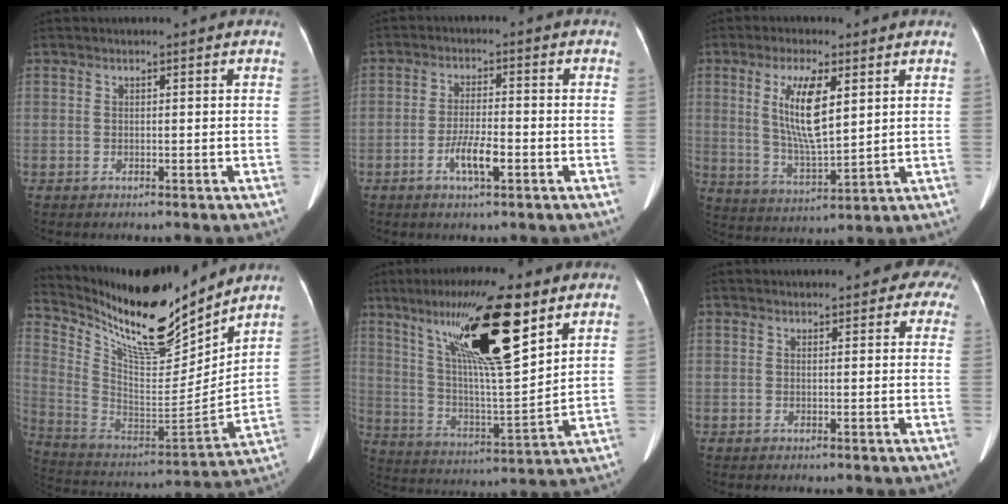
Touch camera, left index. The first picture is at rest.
{"total": 5.1, "force": [-2.2, 1.1, 4.5], "torque": [-0.087, 0.000, -0.040]}
{"total": 10.0, "force": [3.3, 2.3, 9.1], "torque": [-0.183, -0.005, 0.066]}
{"total": 21.2, "force": [18.1, 3.1, 10.6], "torque": [-0.203, -0.030, 0.312]}
{"total": 20.4, "force": [11.4, 2.4, 16.8], "torque": [-0.301, 0.014, 0.201]}
{"total": 4.7, "force": [3.4, 2.2, 2.4], "torque": [-0.009, 0.004, 0.025]}